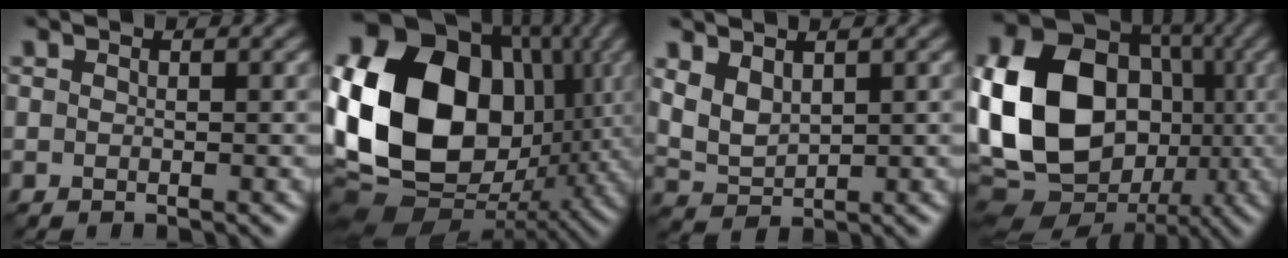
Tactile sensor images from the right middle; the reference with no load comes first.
{"total": 19.4, "force": [1.5, 14.6, 12.6], "torque": [-0.276, 0.009, 0.022]}
{"total": 3.1, "force": [1.4, 1.8, 2.0], "torque": [-0.054, -0.001, 0.034]}
{"total": 18.7, "force": [-1.1, 14.6, 11.7], "torque": [-0.253, 0.001, -0.019]}